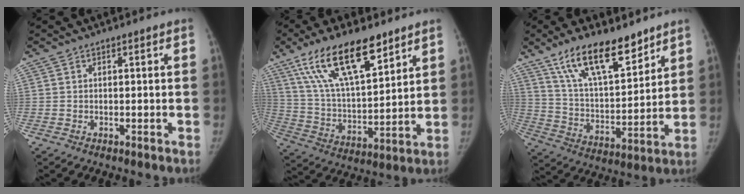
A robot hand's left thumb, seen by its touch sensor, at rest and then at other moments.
{"total": 19.2, "force": [11.9, 7.0, 13.3], "torque": [-0.213, -0.043, 0.228]}
{"total": 17.2, "force": [11.9, 6.2, 10.7], "torque": [-0.150, -0.065, 0.221]}